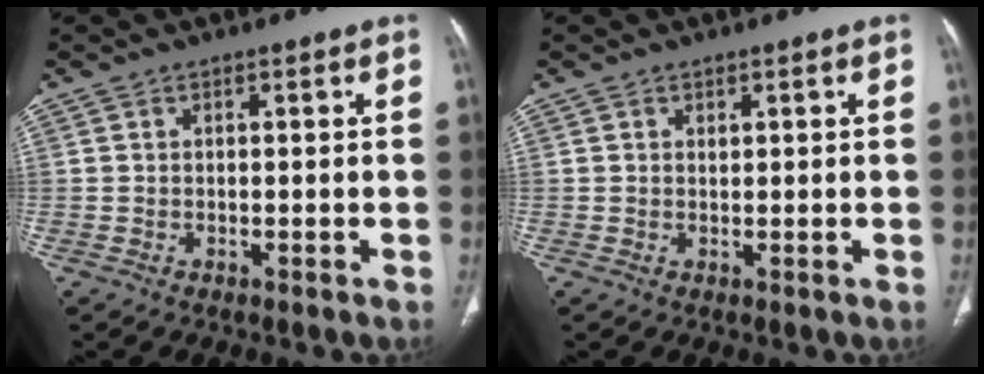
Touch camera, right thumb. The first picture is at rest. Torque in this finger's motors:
{"motor_torque": [0.00, 0.29, 0.39, 0.28, 0.00]}